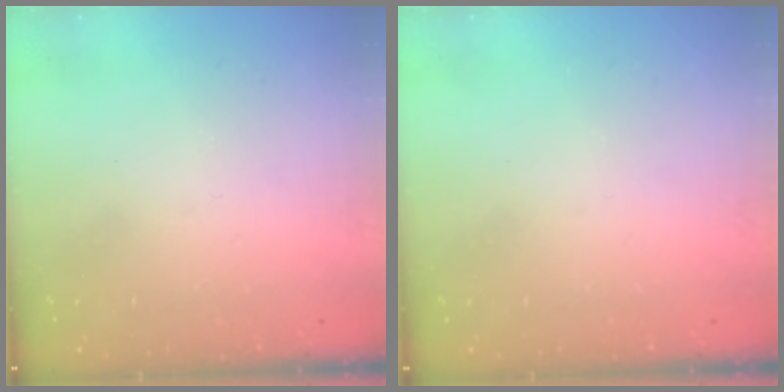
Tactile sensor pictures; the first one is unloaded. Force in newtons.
{"total": 0.0}